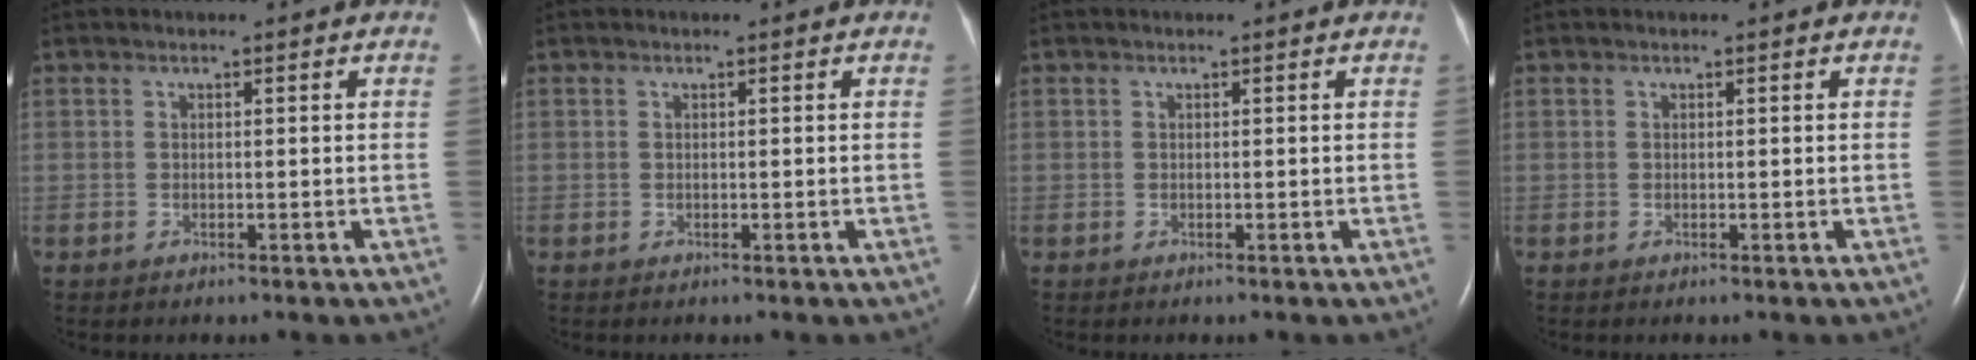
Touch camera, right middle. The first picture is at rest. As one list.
[{"total": 0.0}, {"total": 0.0}, {"total": 0.0}]